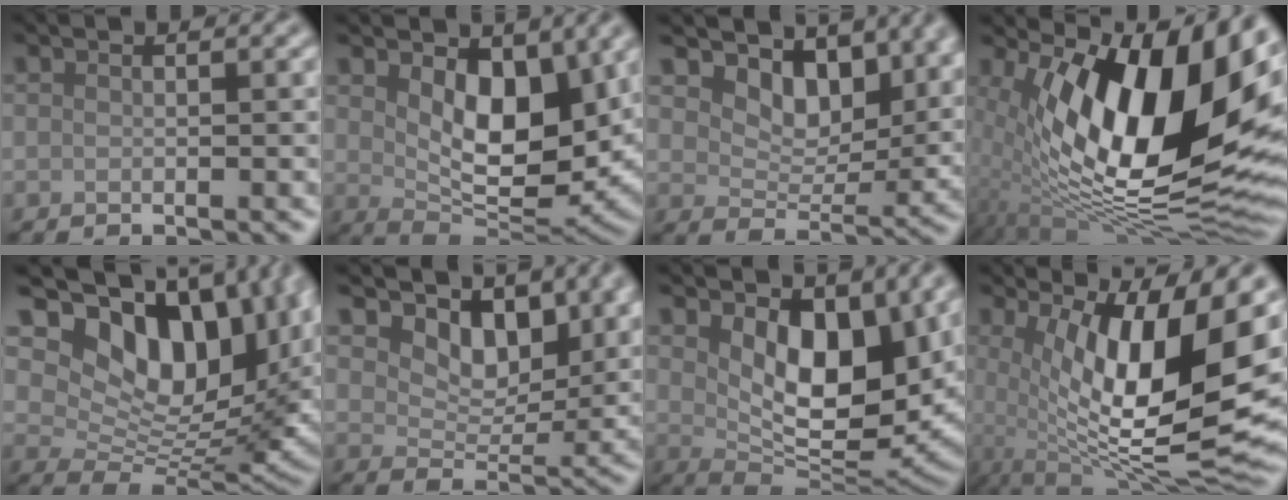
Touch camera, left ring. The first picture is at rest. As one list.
[{"total": 7.6, "force": [2.2, 4.1, 6.0], "torque": [-0.102, -0.019, 0.037]}, {"total": 8.8, "force": [5.7, 5.0, 4.5], "torque": [-0.070, -0.011, 0.086]}, {"total": 16.9, "force": [3.8, 7.8, 14.5], "torque": [-0.234, 0.000, 0.060]}, {"total": 14.7, "force": [5.4, 8.3, 10.9], "torque": [-0.162, -0.001, 0.107]}, {"total": 8.3, "force": [5.5, 4.5, 4.2], "torque": [-0.064, -0.012, 0.082]}, {"total": 8.9, "force": [2.8, 4.8, 6.9], "torque": [-0.117, -0.021, 0.042]}, {"total": 14.6, "force": [2.4, 4.5, 13.6], "torque": [-0.218, -0.015, 0.051]}]